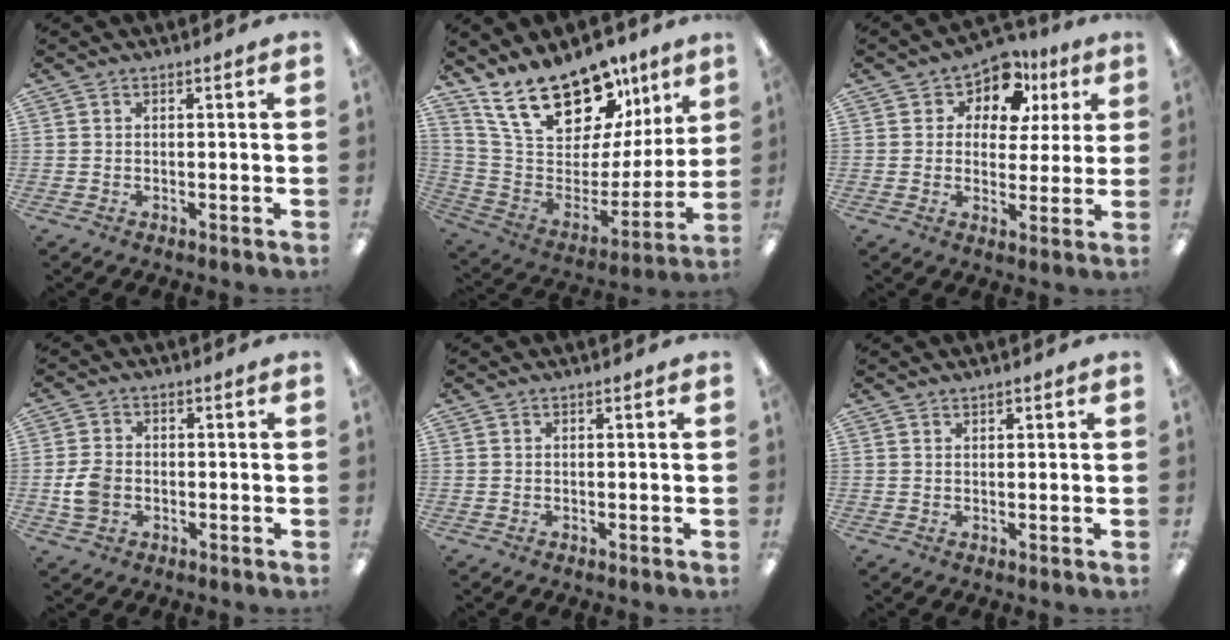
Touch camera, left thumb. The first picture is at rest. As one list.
[{"total": 22.1, "force": [16.3, 10.4, 10.7], "torque": [-0.179, -0.112, 0.294]}, {"total": 8.5, "force": [5.2, 5.9, 3.3], "torque": [-0.059, -0.033, 0.092]}, {"total": 5.9, "force": [-1.0, 4.7, 3.5], "torque": [-0.065, 0.005, -0.017]}, {"total": 0.0}, {"total": 1.0, "force": [0.9, 0.3, 0.0], "torque": [0.000, -0.001, 0.018]}]